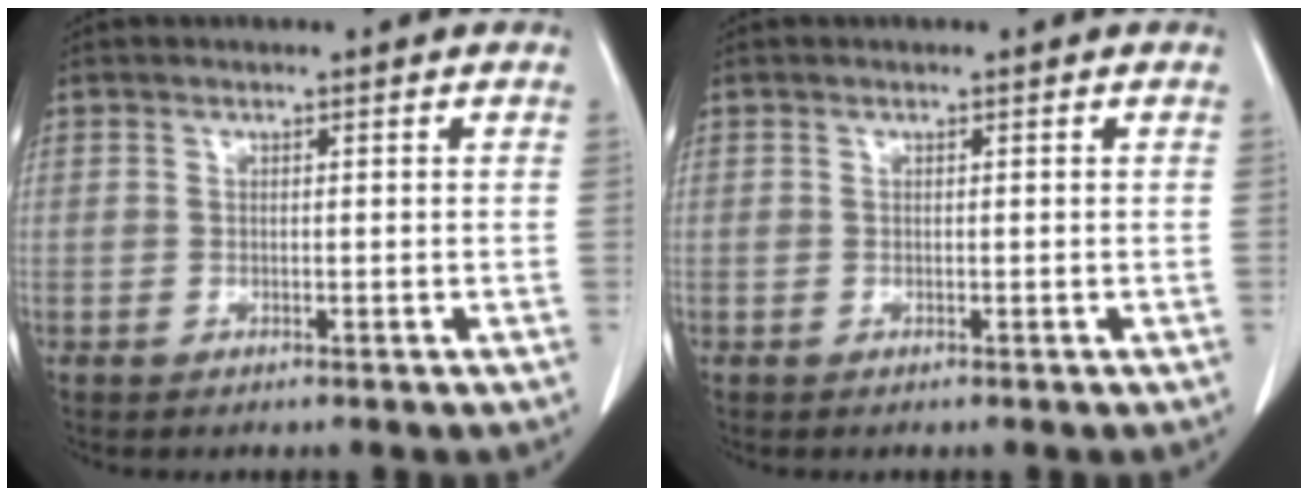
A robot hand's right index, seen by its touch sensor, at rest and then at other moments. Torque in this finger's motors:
{"motor_torque": [0.00, 0.00, 0.06, 0.00]}